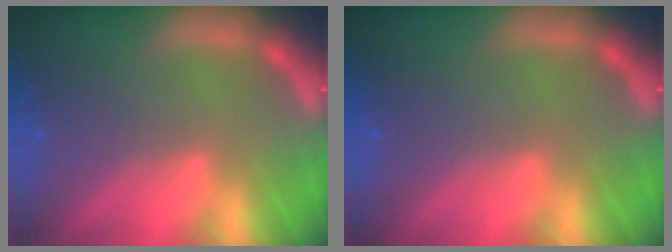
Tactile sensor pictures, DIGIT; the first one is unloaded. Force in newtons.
{"total": 0.0}